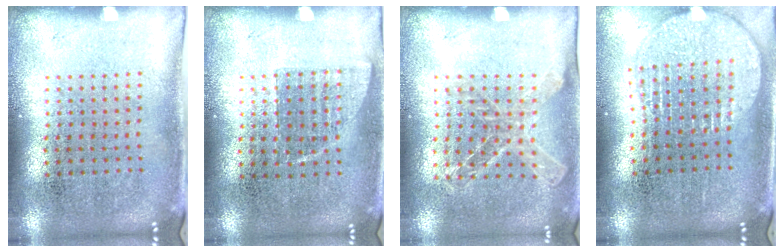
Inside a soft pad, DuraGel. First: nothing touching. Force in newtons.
{"total": 0.7, "press": 0.7, "slide": 0.2}
{"total": 1.1, "press": 1.1, "slide": 0.1}
{"total": 1.9, "press": 1.6, "slide": 1.0}